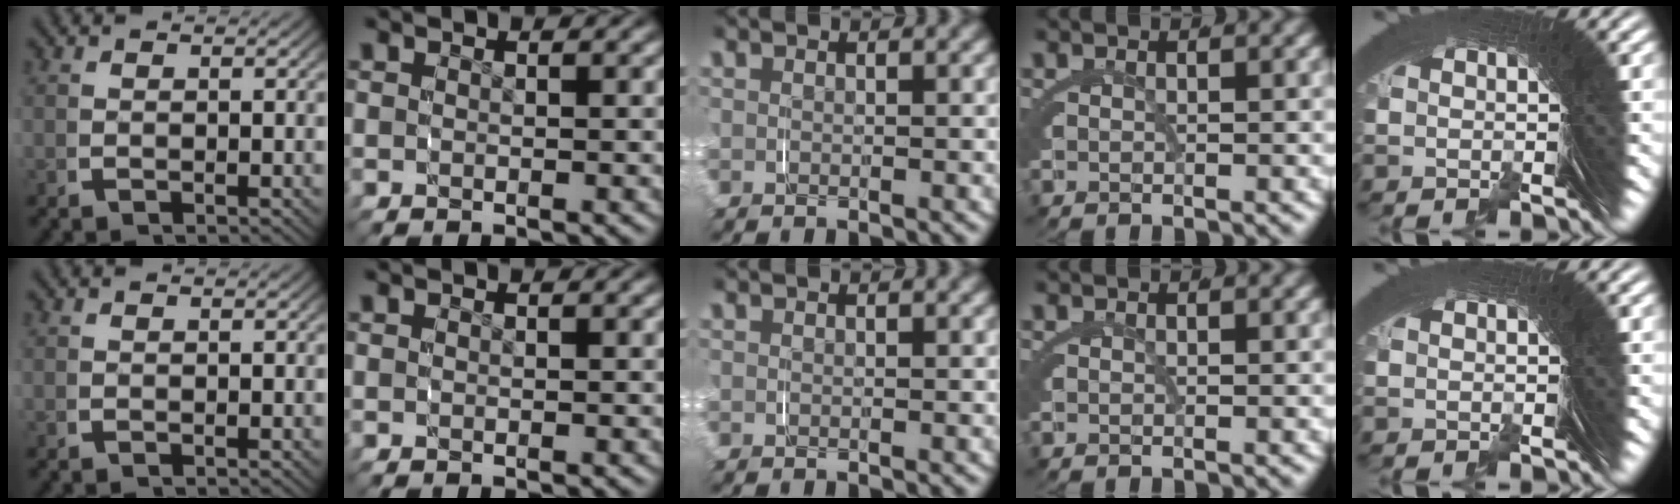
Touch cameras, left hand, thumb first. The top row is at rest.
{}